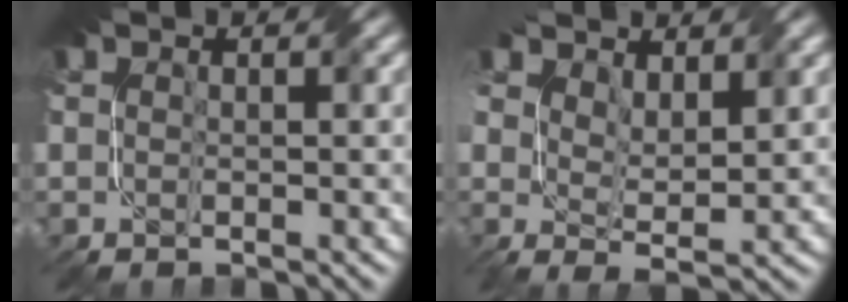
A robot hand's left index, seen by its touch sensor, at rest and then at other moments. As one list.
[{"total": 3.9, "force": [2.6, 1.4, 2.6], "torque": [-0.055, 0.001, 0.049]}]